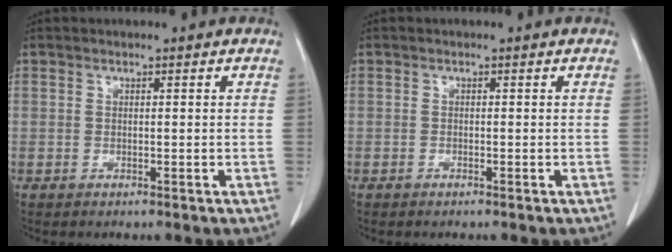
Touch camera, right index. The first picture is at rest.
{"total": 0.0}